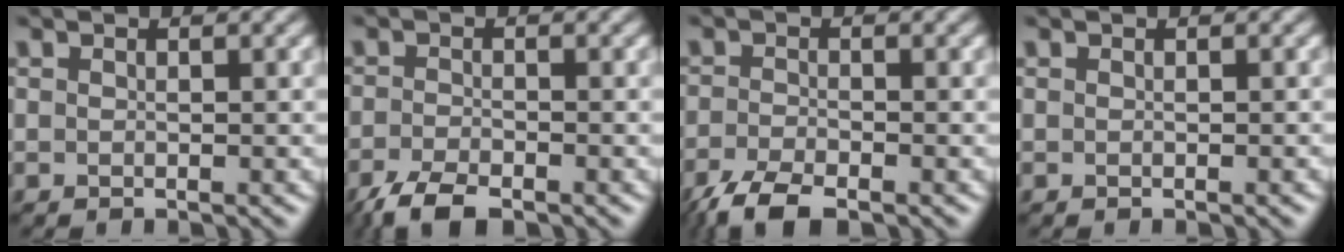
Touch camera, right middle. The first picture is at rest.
{"total": 3.7, "force": [-2.8, 1.2, 2.1], "torque": [-0.041, -0.006, -0.059]}
{"total": 4.0, "force": [-3.0, 1.1, 2.4], "torque": [-0.049, -0.010, -0.066]}
{"total": 0.0}